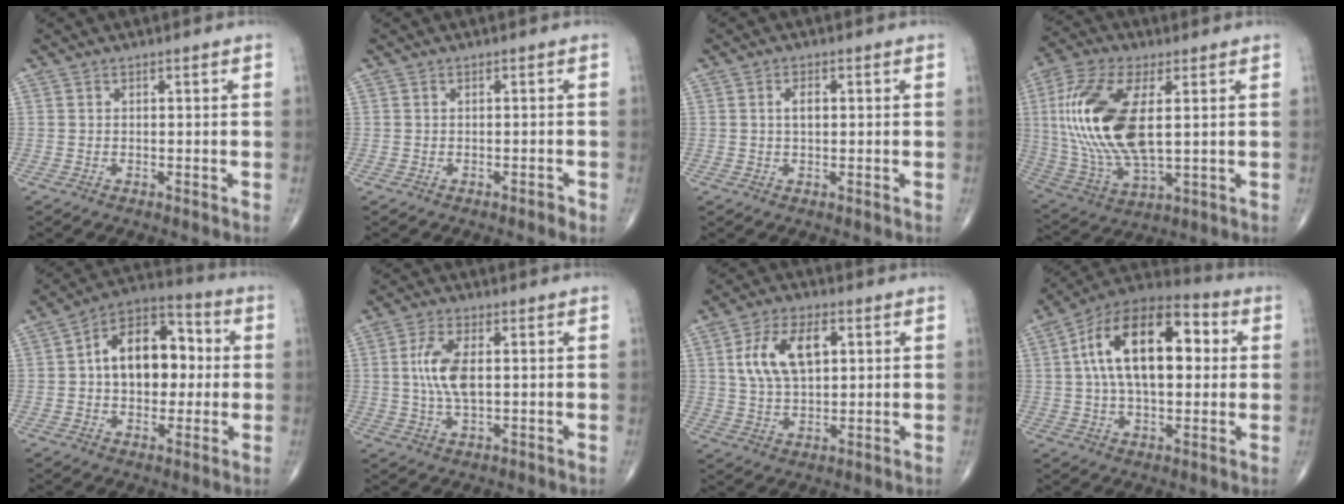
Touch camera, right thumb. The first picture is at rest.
{"total": 0.9, "force": [-0.6, 0.3, 0.6], "torque": [-0.011, 0.001, -0.010]}
{"total": 2.6, "force": [0.4, 1.4, 2.1], "torque": [-0.038, 0.003, 0.006]}
{"total": 21.1, "force": [3.0, 9.6, 18.5], "torque": [-0.401, -0.014, 0.059]}
{"total": 16.2, "force": [1.4, 10.4, 12.3], "torque": [-0.150, 0.032, 0.013]}
{"total": 8.1, "force": [0.9, 3.7, 7.2], "torque": [-0.152, -0.002, 0.019]}
{"total": 11.8, "force": [3.2, 6.6, 9.3], "torque": [-0.160, 0.000, 0.061]}
{"total": 21.3, "force": [3.8, 11.3, 17.7], "torque": [-0.282, 0.025, 0.050]}